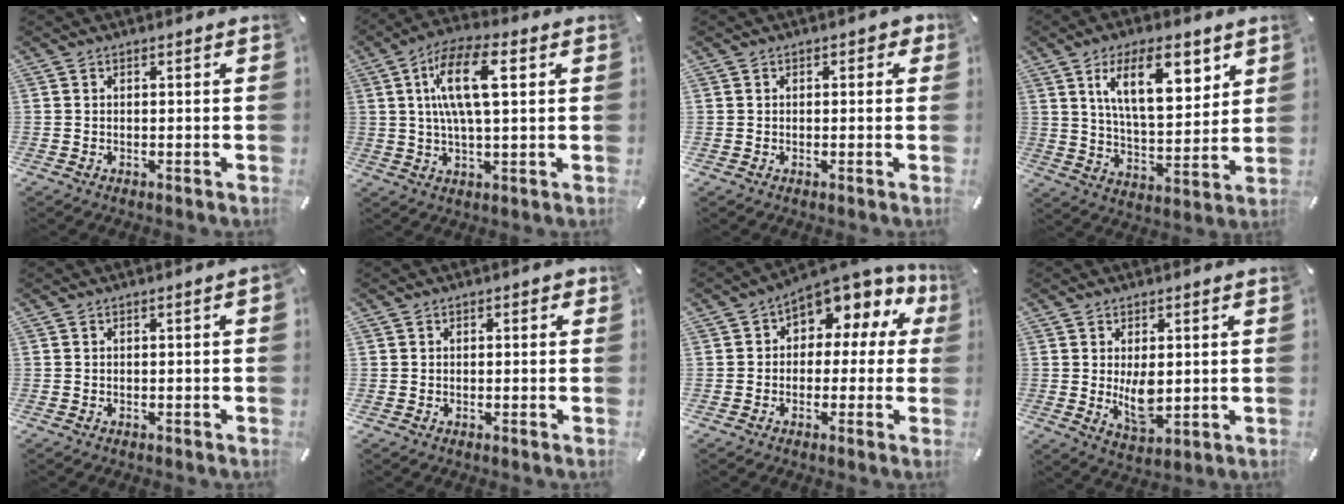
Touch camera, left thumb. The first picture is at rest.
{"total": 13.4, "force": [3.4, 4.8, 12.0], "torque": [-0.239, 0.002, 0.054]}
{"total": 1.9, "force": [0.4, 1.8, 0.4], "torque": [0.009, -0.002, 0.003]}
{"total": 16.1, "force": [8.2, 7.4, 11.8], "torque": [-0.198, -0.020, 0.136]}
{"total": 0.7, "force": [-0.1, 0.1, 0.7], "torque": [-0.011, -0.001, -0.002]}
{"total": 1.5, "force": [0.2, 1.5, 0.1], "torque": [0.006, 0.000, 0.000]}
{"total": 7.3, "force": [3.9, 5.0, 3.5], "torque": [-0.049, -0.044, 0.068]}
{"total": 7.4, "force": [0.7, 4.2, 6.0], "torque": [-0.105, -0.010, 0.010]}